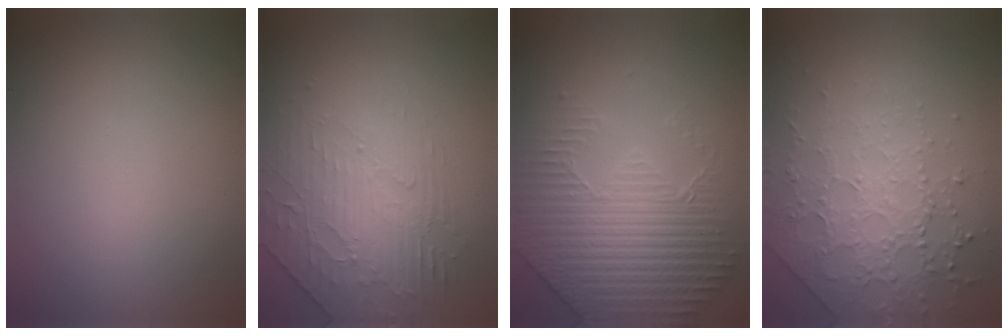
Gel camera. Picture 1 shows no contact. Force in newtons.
{"total": 2.8, "press": 2.3, "slide": 1.6}
{"total": 4.7, "press": 4.6, "slide": 1.1}
{"total": 3.9, "press": 3.7, "slide": 1.0}